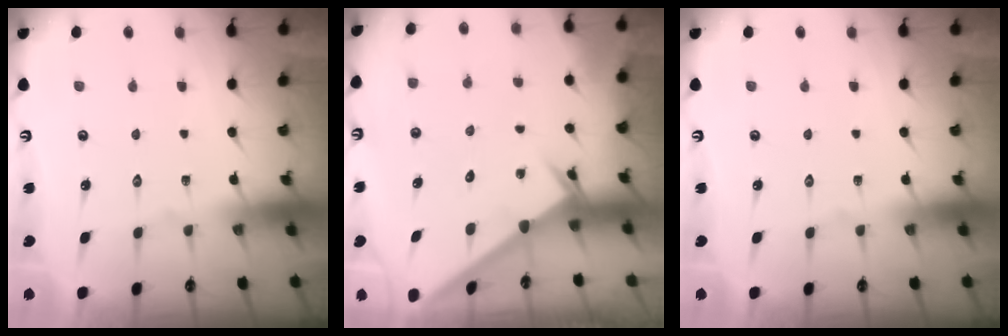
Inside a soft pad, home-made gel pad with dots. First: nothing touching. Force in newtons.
{"total": 2.6, "press": 2.6, "slide": 0.1}
{"total": 0.0}